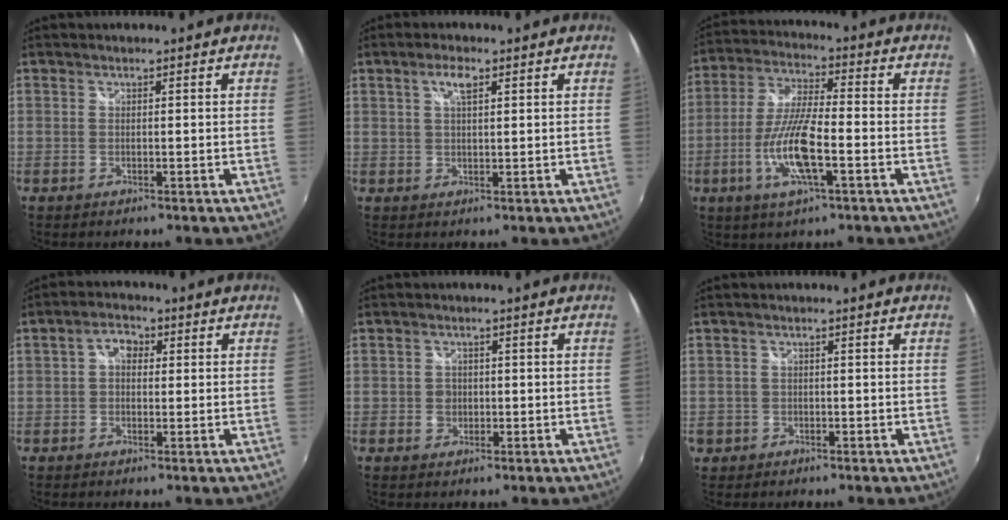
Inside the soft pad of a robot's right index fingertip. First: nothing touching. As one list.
[{"total": 3.0, "force": [1.4, 1.0, 2.5], "torque": [-0.044, 0.005, 0.023]}, {"total": 12.2, "force": [-4.1, 2.6, 11.2], "torque": [-0.232, -0.007, -0.078]}, {"total": 3.6, "force": [0.4, 2.8, 2.3], "torque": [-0.041, 0.014, 0.004]}, {"total": 2.5, "force": [-0.5, 2.3, 0.7], "torque": [-0.012, 0.002, -0.010]}, {"total": 2.4, "force": [-0.9, 2.2, 0.4], "torque": [-0.013, -0.001, -0.013]}]